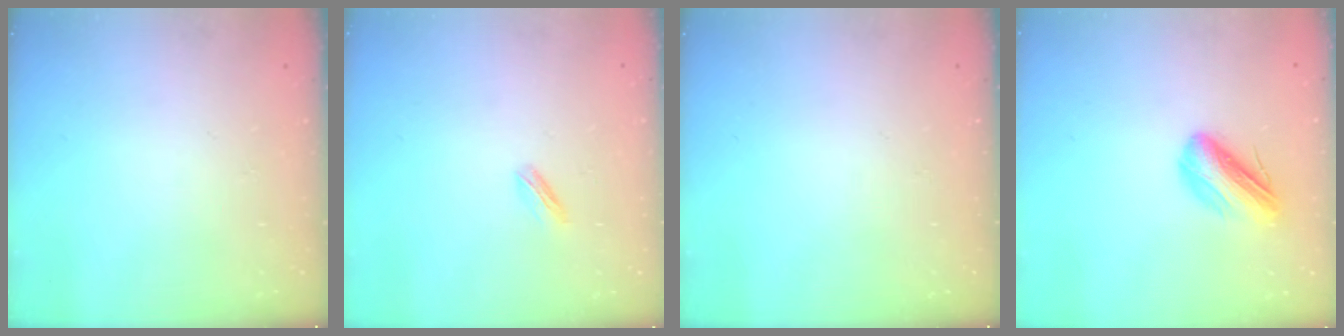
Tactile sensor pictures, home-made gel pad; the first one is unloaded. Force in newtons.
{"total": 2.2, "press": 2.2, "slide": 0.5}
{"total": 0.0}
{"total": 9.4, "press": 9.3, "slide": 1.3}